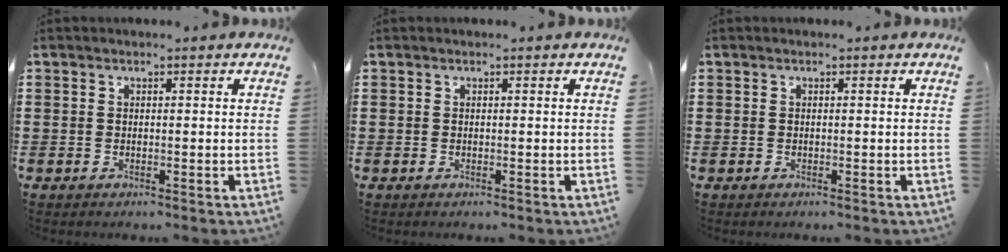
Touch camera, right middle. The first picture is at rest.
{"total": 0.0}
{"total": 0.0}